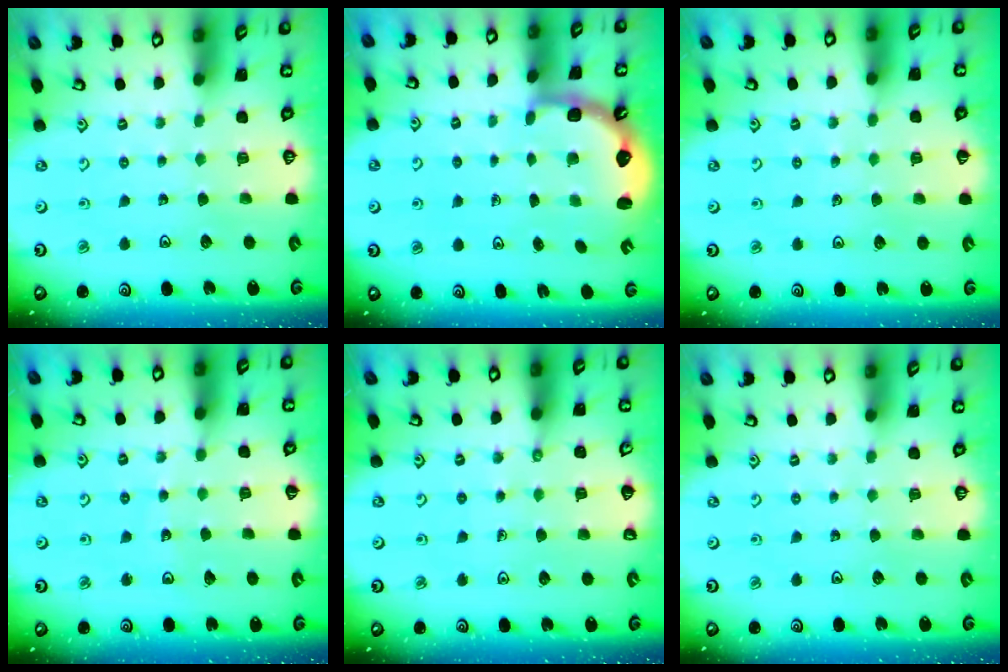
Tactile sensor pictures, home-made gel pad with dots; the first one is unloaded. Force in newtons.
{"total": 2.7, "press": 2.0, "slide": 1.9}
{"total": 2.1, "press": 2.0, "slide": 0.5}
{"total": 4.9, "press": 4.9, "slide": 0.6}
{"total": 1.7, "press": 1.7, "slide": 0.2}
{"total": 0.0}